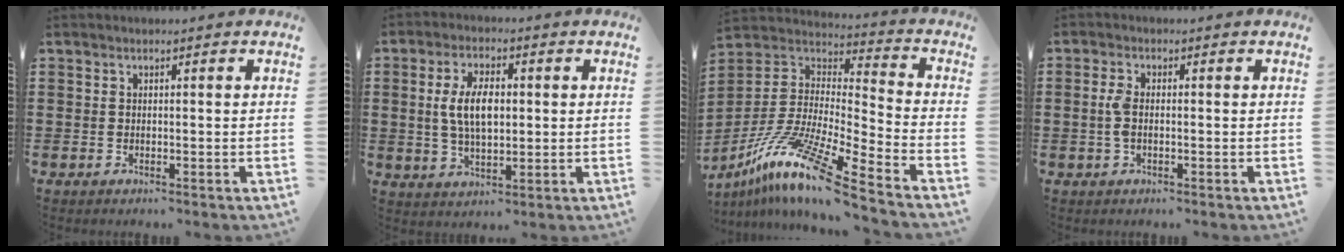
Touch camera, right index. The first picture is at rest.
{"total": 7.2, "force": [0.6, 3.3, 6.3], "torque": [-0.123, 0.006, 0.005]}
{"total": 13.4, "force": [-10.1, 0.1, 8.9], "torque": [-0.177, 0.002, -0.197]}
{"total": 2.9, "force": [-0.2, 1.2, 2.6], "torque": [-0.074, -0.006, -0.011]}